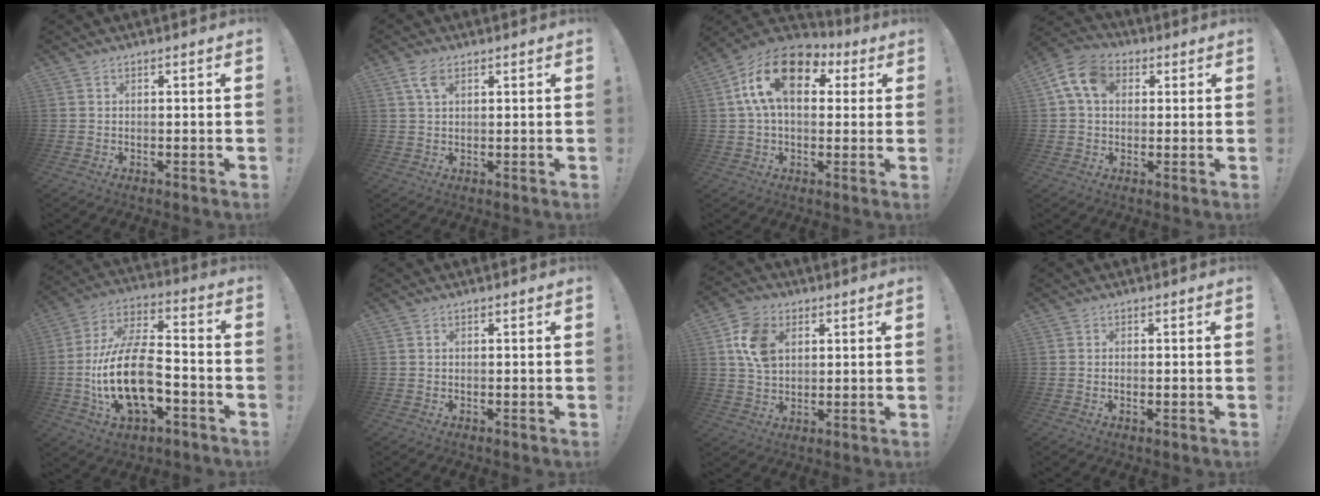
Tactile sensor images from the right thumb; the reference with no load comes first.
{"total": 4.4, "force": [2.2, 2.1, 3.2], "torque": [-0.056, -0.004, 0.039]}
{"total": 17.9, "force": [5.7, 10.6, 13.2], "torque": [-0.229, -0.006, 0.097]}
{"total": 11.1, "force": [3.4, 7.9, 7.0], "torque": [-0.126, 0.006, 0.067]}
{"total": 21.6, "force": [-5.2, 11.6, 17.4], "torque": [-0.327, 0.023, -0.085]}
{"total": 0.0}
{"total": 11.8, "force": [3.7, 8.4, 7.3], "torque": [-0.120, 0.008, 0.072]}
{"total": 0.9, "force": [-0.1, 0.4, 0.8], "torque": [-0.010, -0.002, -0.002]}